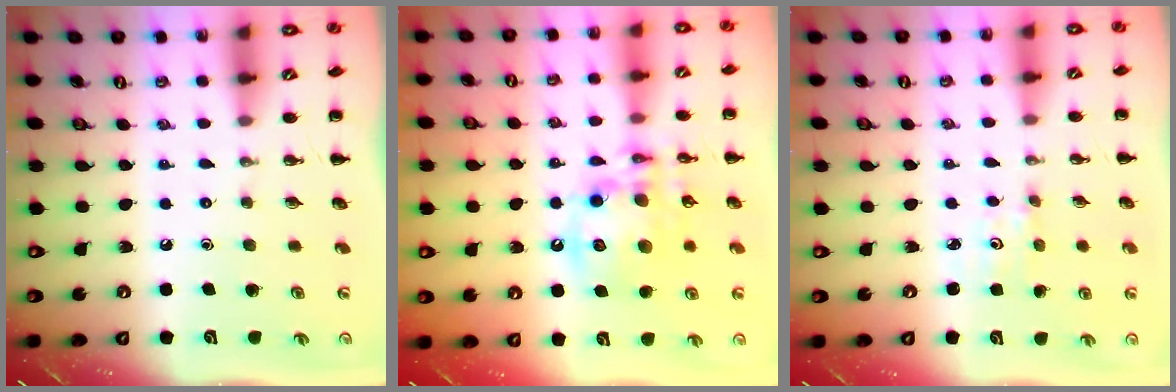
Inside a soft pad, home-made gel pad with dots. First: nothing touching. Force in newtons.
{"total": 14.3, "press": 14.0, "slide": 3.2}
{"total": 1.4, "press": 1.3, "slide": 0.5}